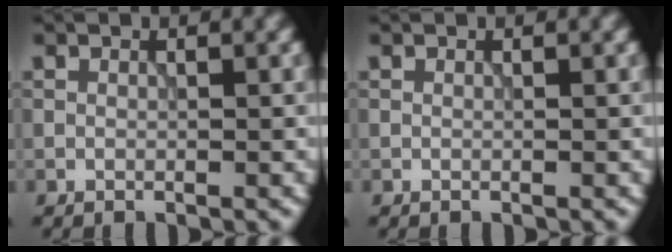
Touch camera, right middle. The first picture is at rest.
{"total": 0.0}